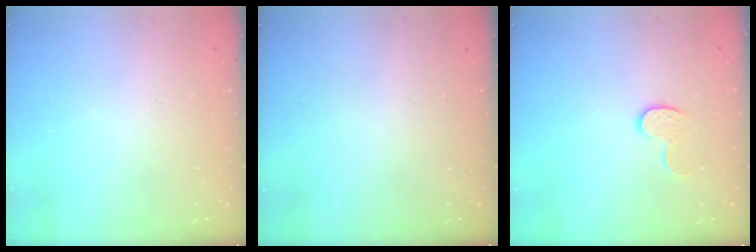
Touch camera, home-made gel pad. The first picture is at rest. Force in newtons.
{"total": 0.0}
{"total": 6.9, "press": 6.9, "slide": 0.1}